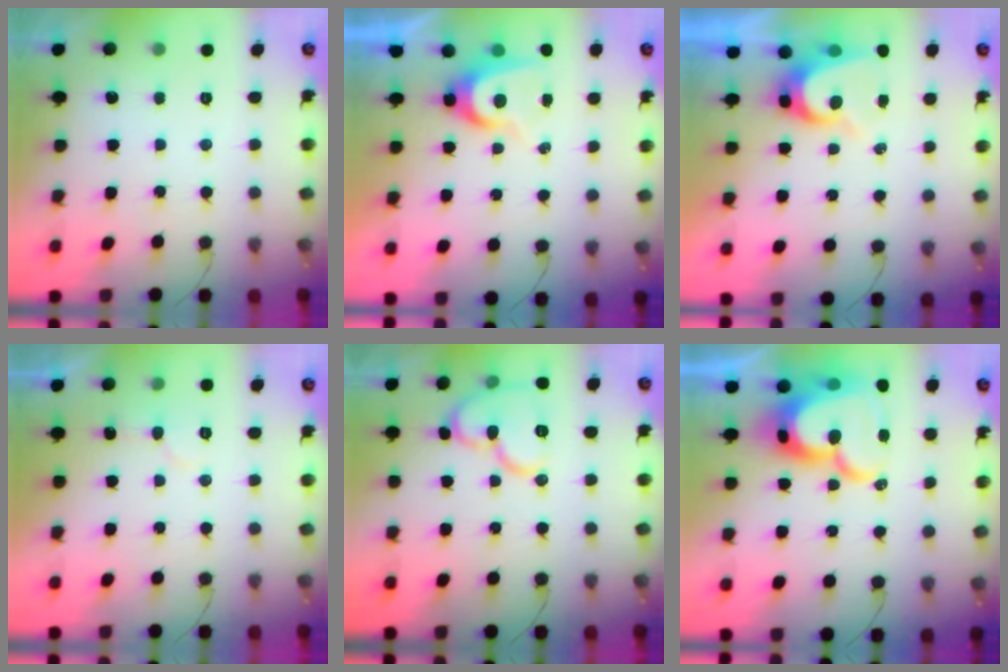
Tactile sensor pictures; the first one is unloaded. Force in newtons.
{"total": 7.0, "press": 6.9, "slide": 0.4}
{"total": 6.5, "press": 6.5, "slide": 0.6}
{"total": 7.2, "press": 7.2, "slide": 0.4}
{"total": 12.8, "press": 12.8, "slide": 0.6}
{"total": 22.4, "press": 22.3, "slide": 2.2}